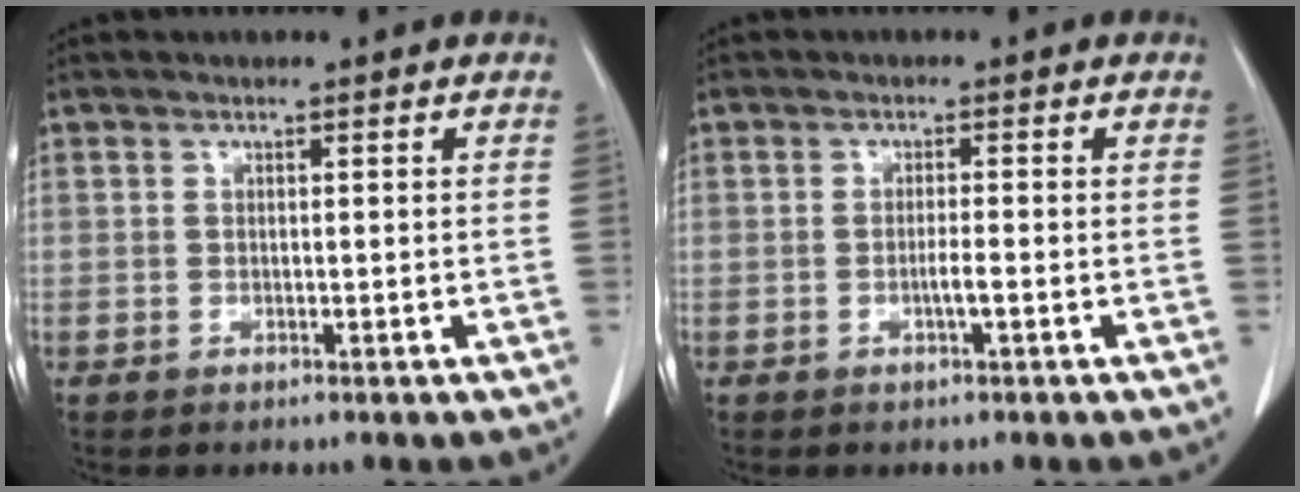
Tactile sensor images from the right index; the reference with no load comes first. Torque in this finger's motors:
{"motor_torque": [0.25, -0.20, 0.11, 0.04]}